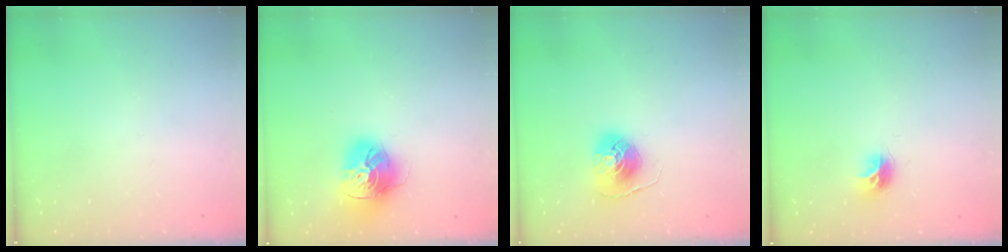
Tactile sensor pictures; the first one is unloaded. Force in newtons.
{"total": 18.0, "press": 17.9, "slide": 1.7}
{"total": 8.1, "press": 8.1, "slide": 0.4}
{"total": 7.5, "press": 7.5, "slide": 0.4}